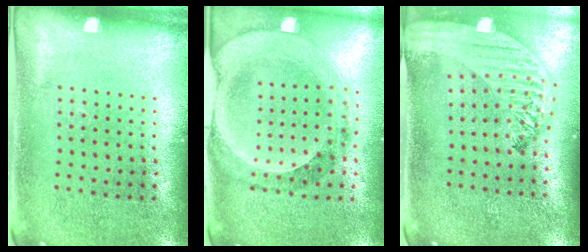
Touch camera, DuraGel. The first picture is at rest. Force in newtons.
{"total": 1.4, "press": 1.4, "slide": 0.3}
{"total": 2.7, "press": 2.2, "slide": 1.5}